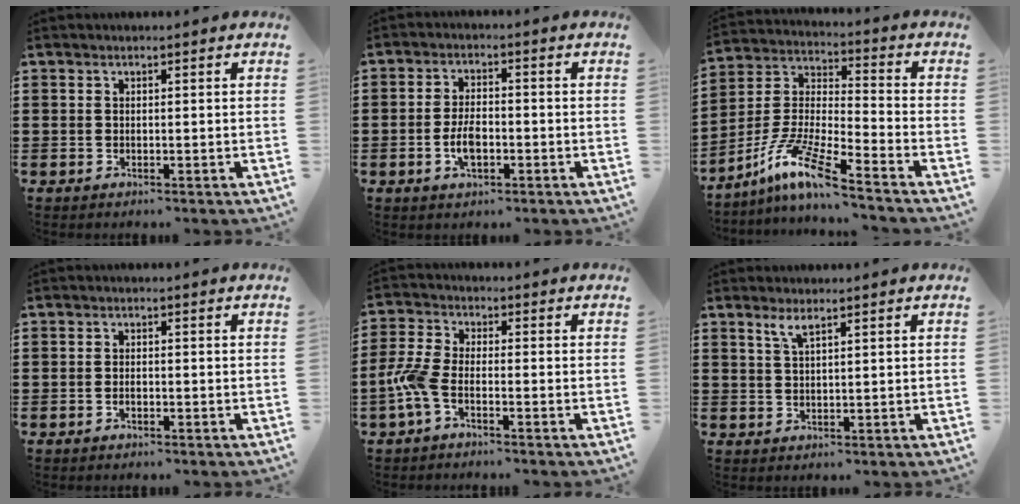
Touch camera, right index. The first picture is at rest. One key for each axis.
{"total": 4.5, "fx": -1.2, "fy": 2.3, "fz": 3.8, "tx": -0.081, "ty": 0.003, "tz": -0.024}
{"total": 10.7, "fx": -8.0, "fy": 0.4, "fz": 7.1, "tx": -0.163, "ty": -0.012, "tz": -0.163}
{"total": 1.0, "fx": -0.4, "fy": 0.5, "fz": 0.8, "tx": -0.017, "ty": -0.003, "tz": -0.006}
{"total": 5.3, "fx": -2.1, "fy": 2.1, "fz": 4.4, "tx": -0.119, "ty": -0.011, "tz": -0.047}
{"total": 2.3, "fx": 1.6, "fy": -0.1, "fz": 1.6, "tx": -0.031, "ty": 0.001, "tz": 0.029}